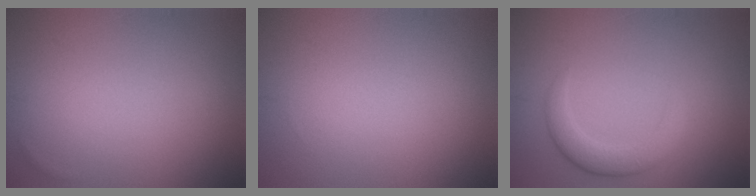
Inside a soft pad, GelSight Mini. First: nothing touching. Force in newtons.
{"total": 0.0}
{"total": 2.9, "press": 2.9, "slide": 0.2}